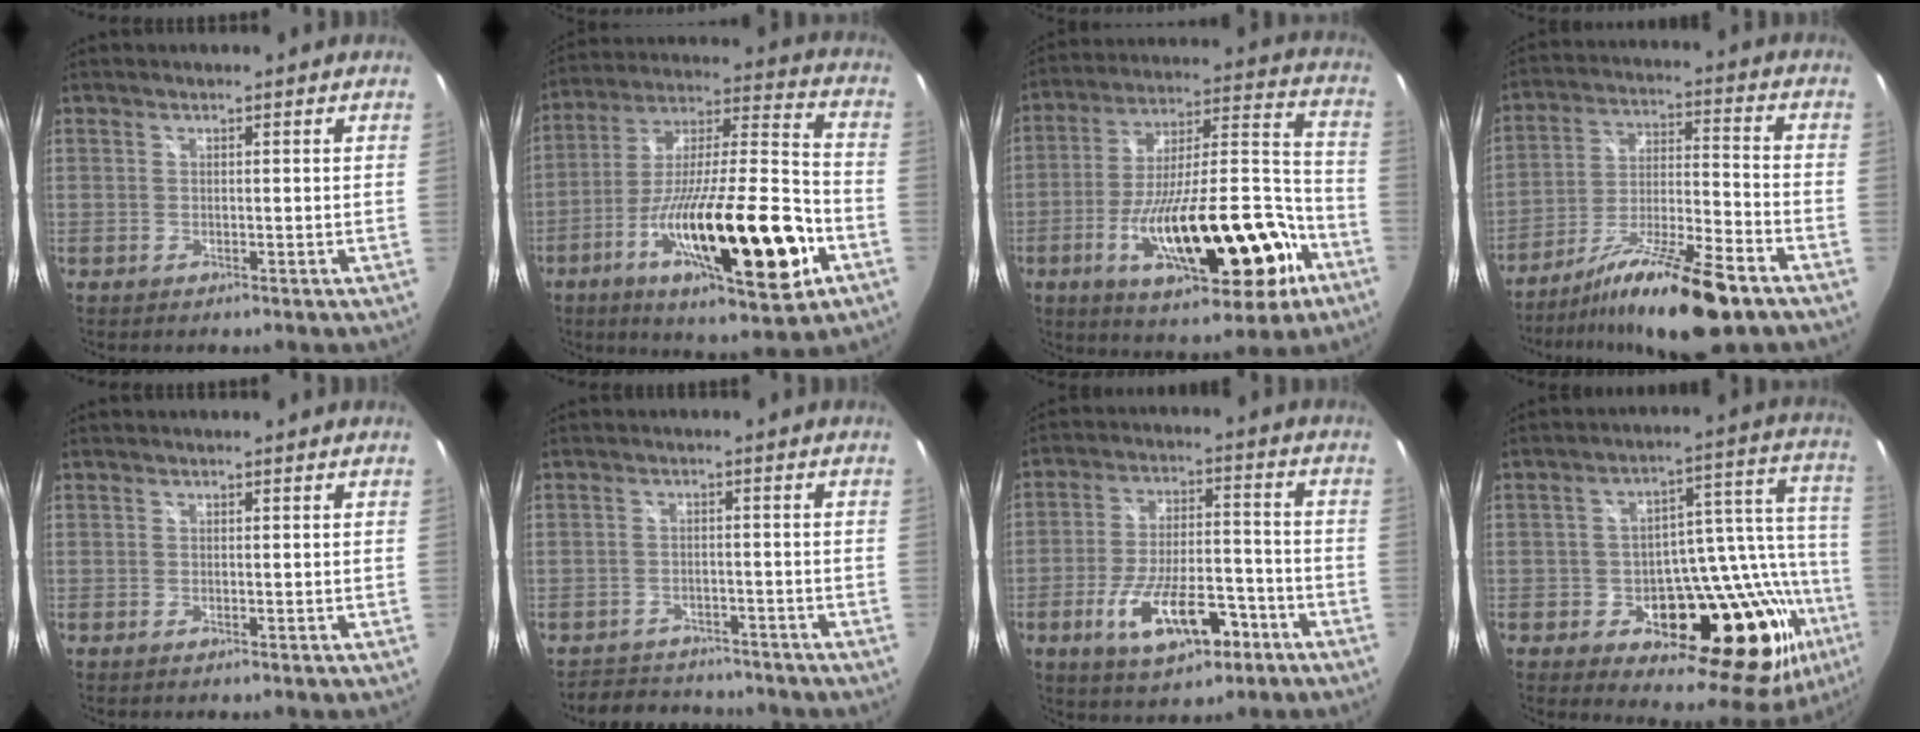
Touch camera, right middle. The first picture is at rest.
{"total": 26.0, "force": [-10.6, 5.3, 23.2], "torque": [-0.395, -0.035, -0.173]}
{"total": 26.2, "force": [-11.8, 8.3, 21.9], "torque": [-0.344, -0.007, -0.178]}
{"total": 15.9, "force": [-11.2, 2.8, 10.9], "torque": [-0.201, -0.020, -0.190]}
{"total": 0.0}
{"total": 8.4, "force": [-7.5, 3.4, 1.6], "torque": [-0.044, 0.018, -0.105]}
{"total": 13.8, "force": [-7.0, 5.5, 10.6], "torque": [-0.201, -0.001, -0.106]}
{"total": 26.4, "force": [-10.5, 12.9, 20.5], "torque": [-0.288, 0.000, -0.141]}